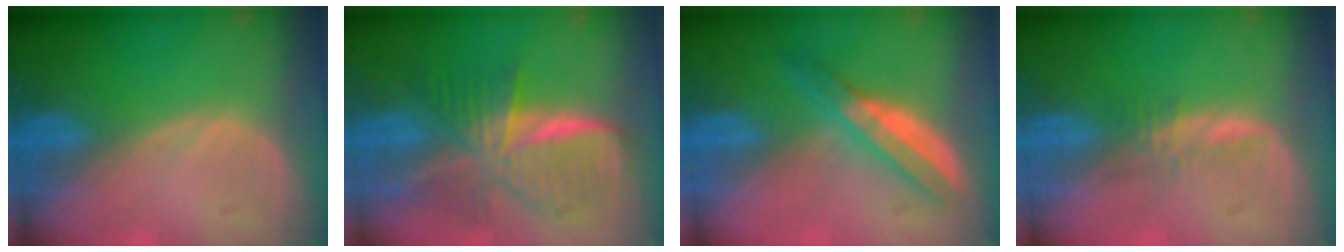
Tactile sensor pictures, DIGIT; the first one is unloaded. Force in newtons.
{"total": 9.5, "press": 9.5, "slide": 0.6}
{"total": 5.0, "press": 4.9, "slide": 1.3}
{"total": 2.0, "press": 1.8, "slide": 0.6}